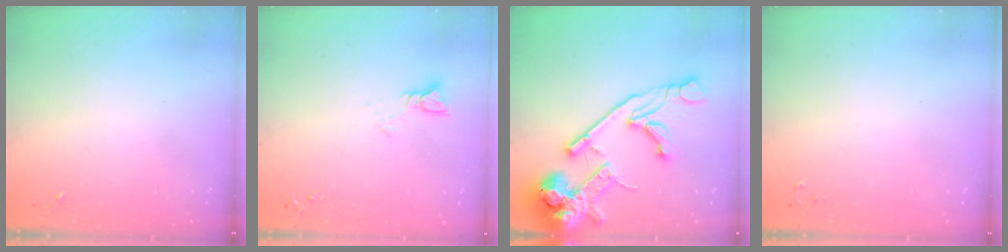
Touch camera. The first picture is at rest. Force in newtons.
{"total": 3.5, "press": 3.5, "slide": 0.3}
{"total": 23.6, "press": 23.4, "slide": 3.5}
{"total": 2.0, "press": 2.0, "slide": 0.3}